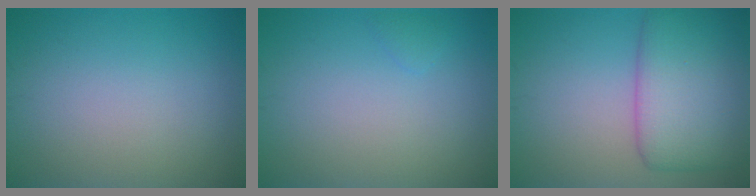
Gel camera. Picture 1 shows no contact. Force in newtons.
{"total": 0.6, "press": 0.6, "slide": 0.0}
{"total": 7.5, "press": 7.5, "slide": 0.1}